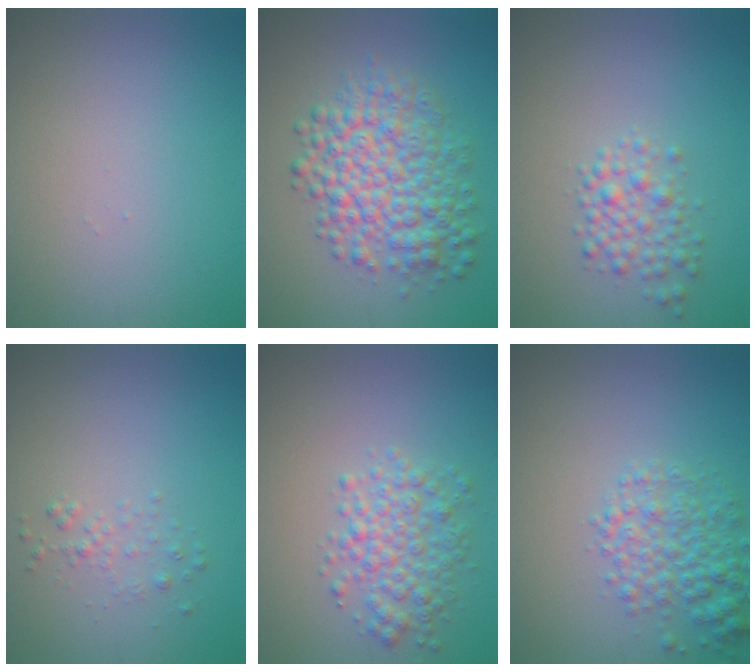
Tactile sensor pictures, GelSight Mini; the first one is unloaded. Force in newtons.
{"total": 7.5, "press": 7.5, "slide": 0.1}
{"total": 2.6, "press": 2.6, "slide": 0.1}
{"total": 1.0, "press": 1.0, "slide": 0.1}
{"total": 3.8, "press": 3.8, "slide": 0.1}
{"total": 4.0, "press": 4.0, "slide": 0.2}